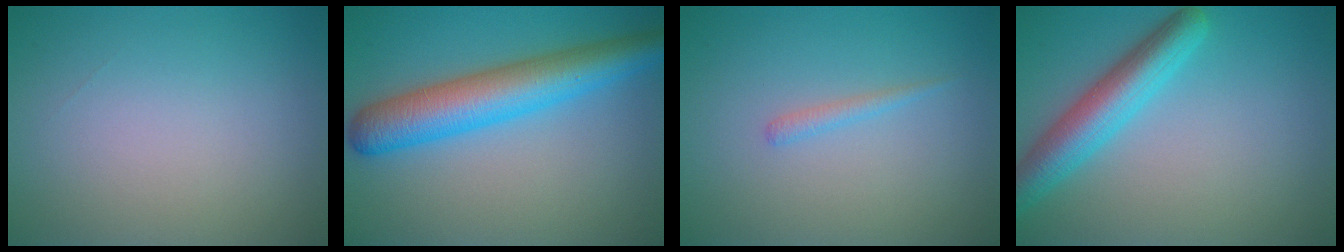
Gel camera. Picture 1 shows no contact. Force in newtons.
{"total": 7.2, "press": 7.2, "slide": 0.2}
{"total": 0.9, "press": 0.9, "slide": 0.1}
{"total": 5.1, "press": 5.1, "slide": 0.2}